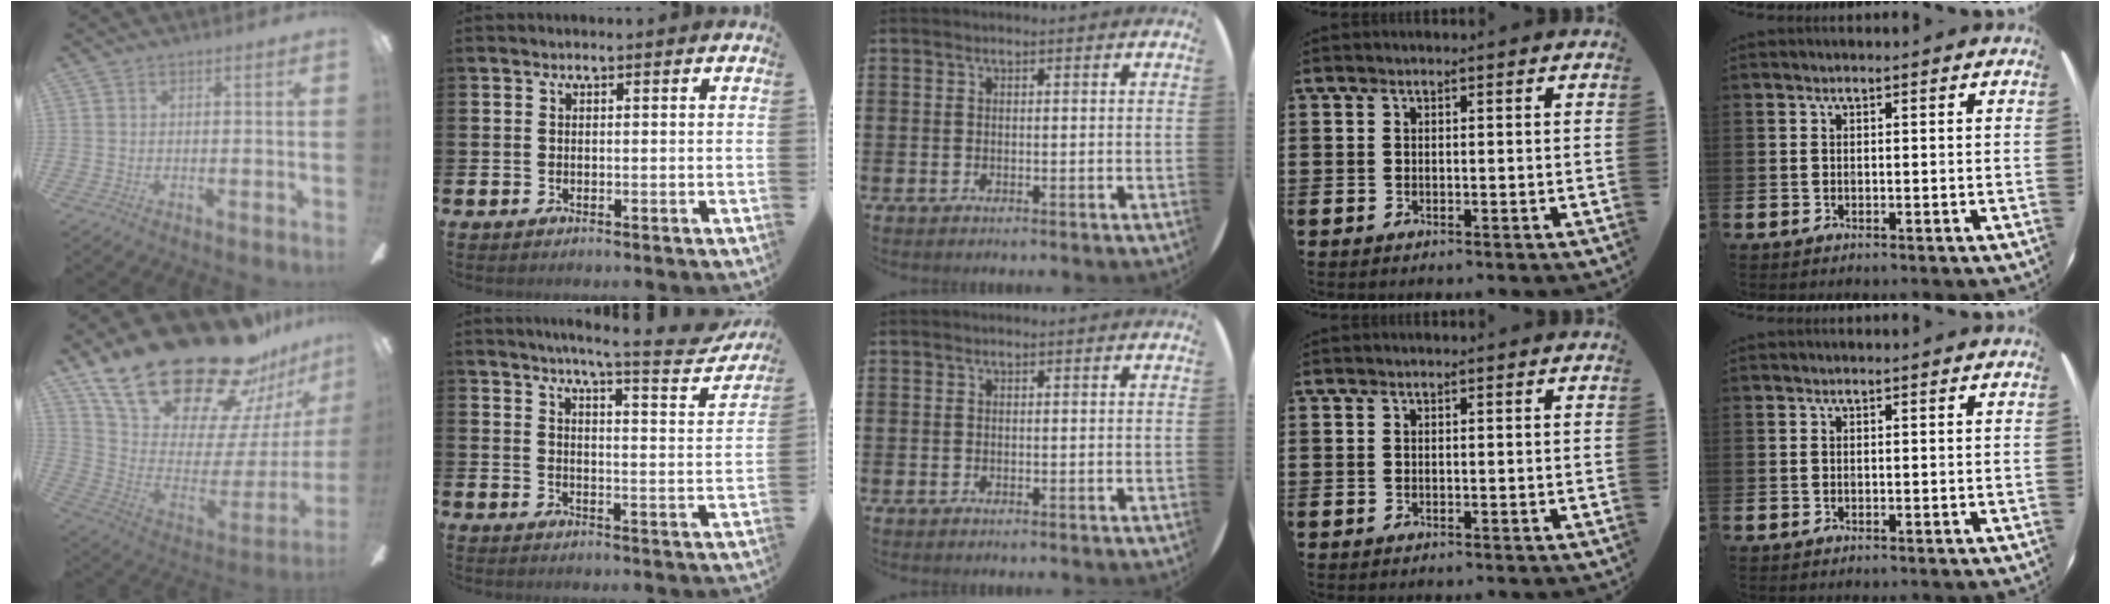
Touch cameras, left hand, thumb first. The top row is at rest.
{"thumb": {"total": 31.6, "force": [24.0, 11.2, 17.2], "torque": [-0.263, -0.177, 0.453]}, "index": {"total": 6.0, "force": [5.4, -0.1, 2.6], "torque": [-0.052, -0.045, 0.083]}}